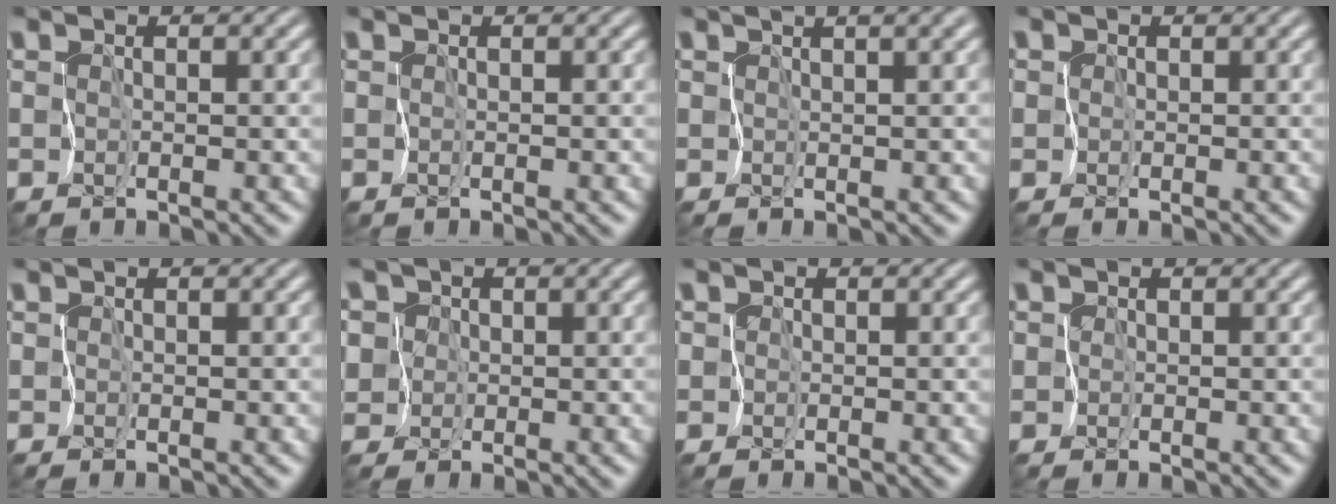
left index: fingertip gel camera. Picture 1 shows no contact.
{"total": 0.0}
{"total": 5.1, "force": [3.1, 1.5, 3.8], "torque": [-0.054, 0.025, 0.039]}
{"total": 1.1, "force": [0.2, 1.1, 0.0], "torque": [0.010, 0.003, 0.003]}
{"total": 0.0}
{"total": 5.6, "force": [1.4, 5.1, 1.8], "torque": [-0.046, 0.027, -0.004]}
{"total": 1.4, "force": [0.2, 1.4, 0.1], "torque": [0.009, 0.008, -0.002]}
{"total": 1.7, "force": [0.3, 1.7, 0.1], "torque": [0.006, 0.011, -0.003]}